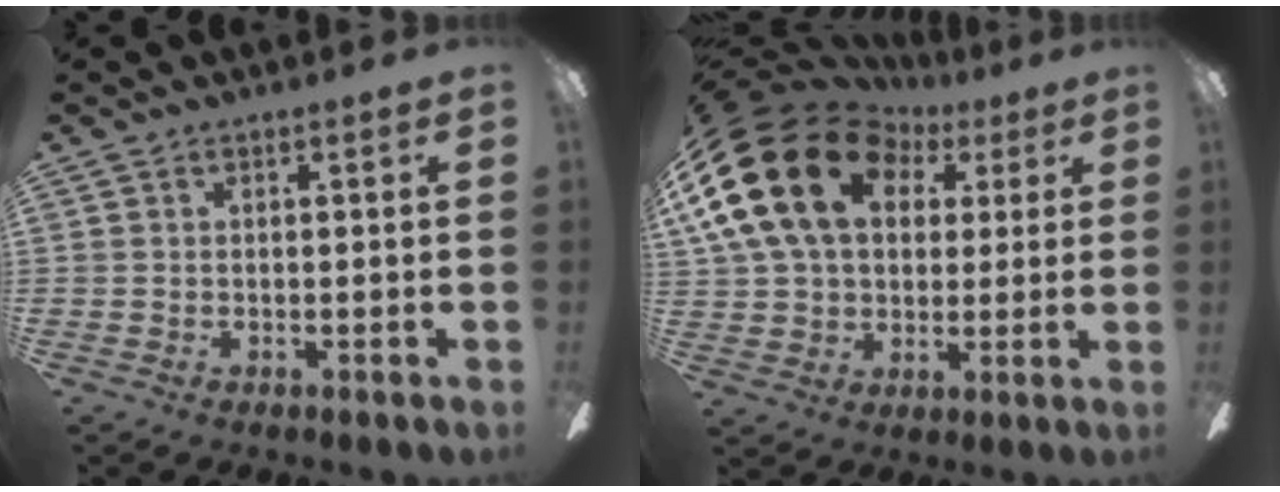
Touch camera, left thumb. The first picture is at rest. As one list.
[{"total": 23.7, "force": [7.2, 17.2, 14.6], "torque": [-0.304, -0.010, 0.125]}]